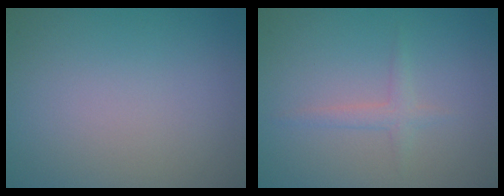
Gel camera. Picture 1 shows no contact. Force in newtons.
{"total": 1.3, "press": 1.3, "slide": 0.1}